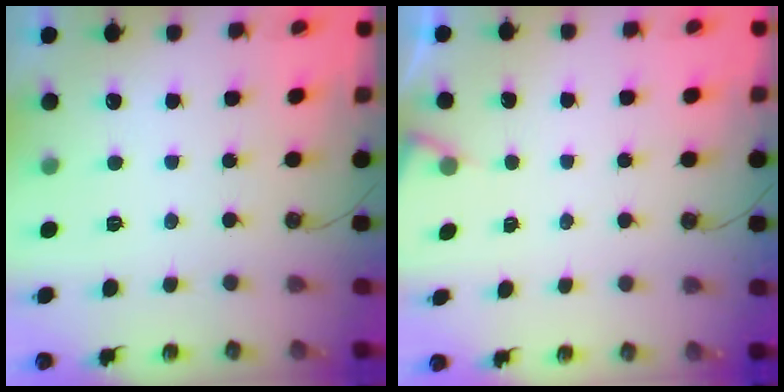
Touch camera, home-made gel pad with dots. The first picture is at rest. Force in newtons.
{"total": 2.8, "press": 2.7, "slide": 0.4}